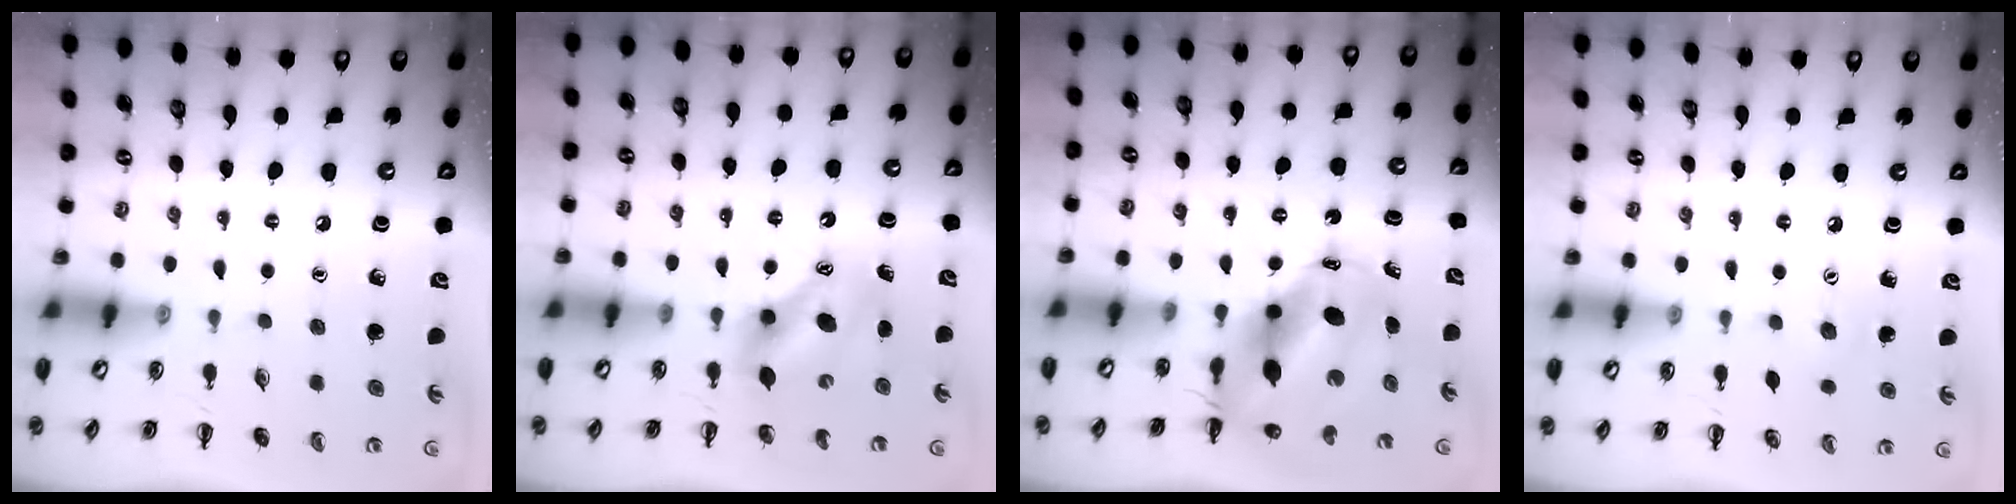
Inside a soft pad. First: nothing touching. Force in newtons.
{"total": 7.4, "press": 7.3, "slide": 1.2}
{"total": 11.0, "press": 10.6, "slide": 3.1}
{"total": 3.7, "press": 3.6, "slide": 0.9}